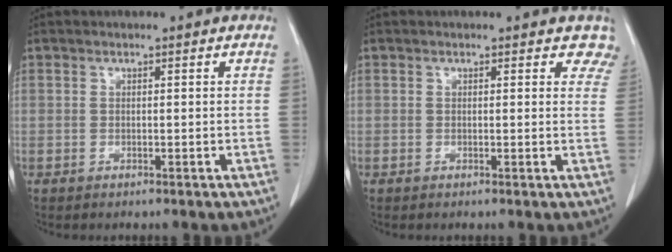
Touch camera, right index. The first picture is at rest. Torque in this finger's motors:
{"motor_torque": [0.03, 0.09, 0.02, 0.00]}